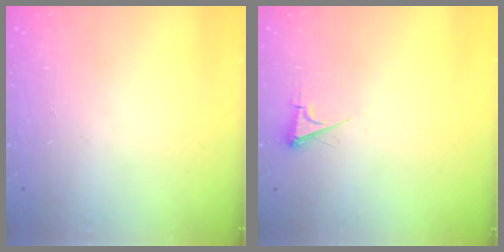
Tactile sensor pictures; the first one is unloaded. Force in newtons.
{"total": 3.4, "press": 3.4, "slide": 0.4}